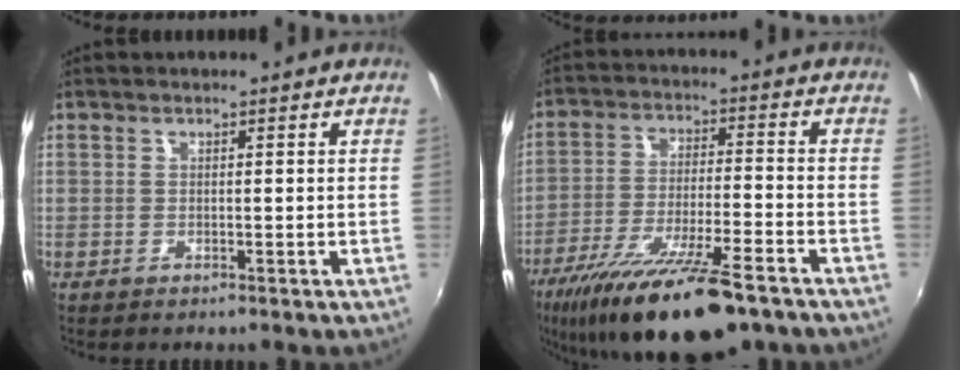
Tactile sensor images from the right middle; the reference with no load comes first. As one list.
[{"total": 20.1, "force": [-15.0, 4.3, 12.8], "torque": [-0.242, -0.045, -0.246]}]